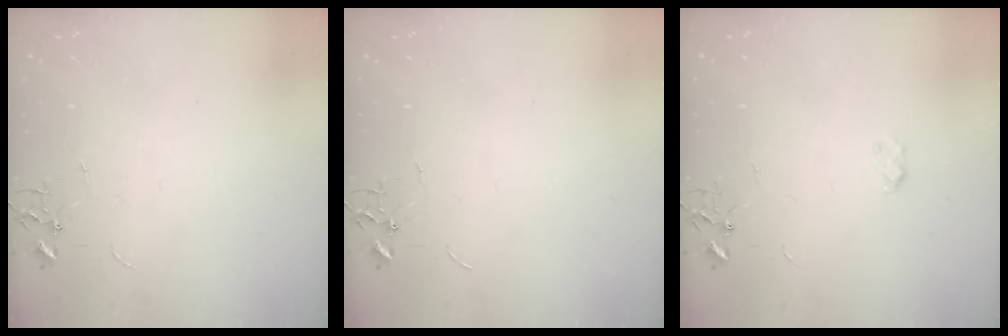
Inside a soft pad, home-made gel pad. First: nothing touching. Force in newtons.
{"total": 0.0}
{"total": 2.8, "press": 2.8, "slide": 0.5}